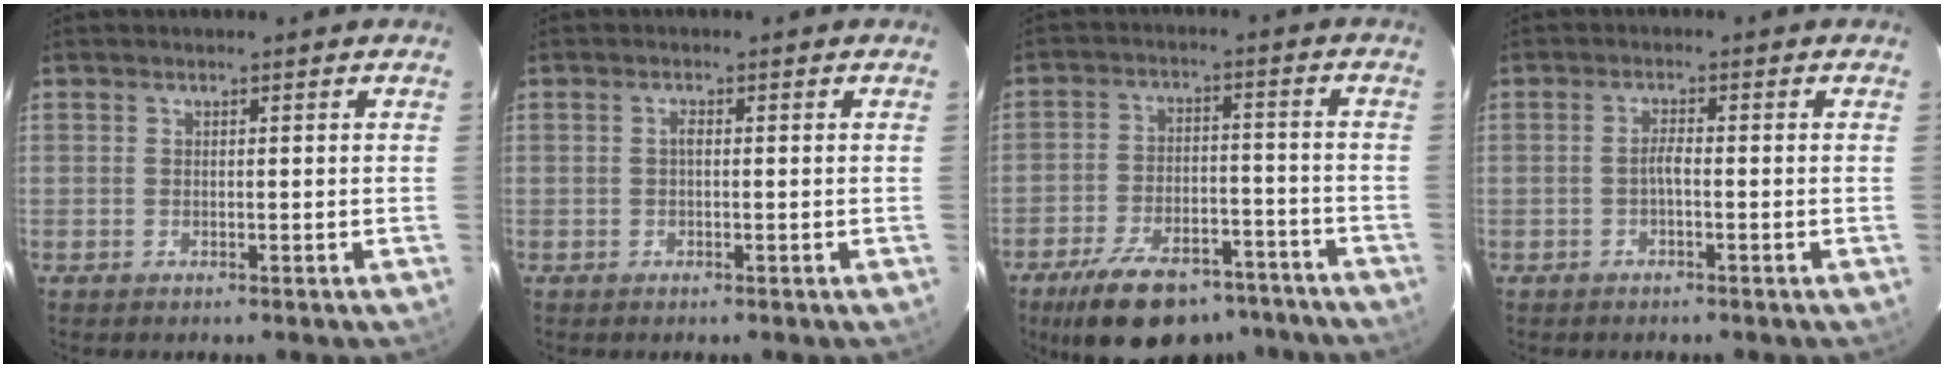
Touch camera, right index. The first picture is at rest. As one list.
[{"total": 0.8, "force": [-0.1, 0.3, 0.7], "torque": [-0.015, 0.004, -0.003]}, {"total": 20.2, "force": [-15.7, 8.4, 9.5], "torque": [-0.186, 0.005, -0.217]}, {"total": 1.6, "force": [-0.8, 0.1, 1.3], "torque": [-0.025, 0.005, -0.016]}]